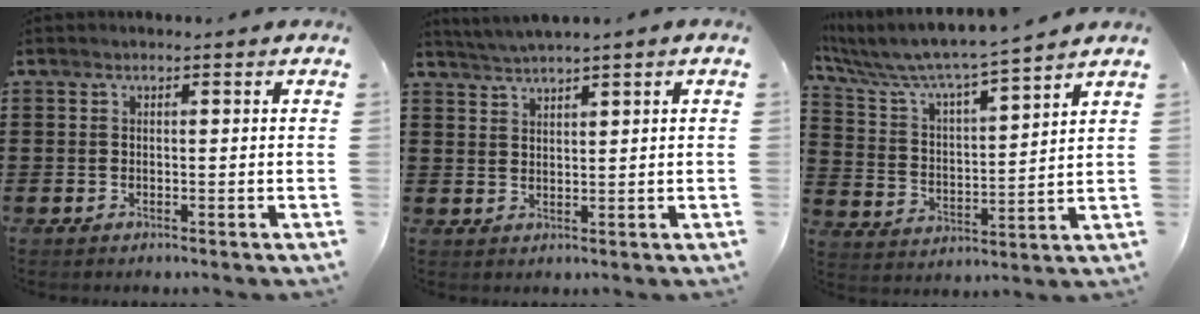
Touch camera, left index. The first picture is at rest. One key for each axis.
{"total": 1.9, "fx": 1.8, "fy": -0.6, "fz": 0.3, "tx": -0.011, "ty": -0.001, "tz": 0.034}
{"total": 6.3, "fx": 5.9, "fy": 0.0, "fz": 2.5, "tx": -0.075, "ty": -0.041, "tz": 0.094}